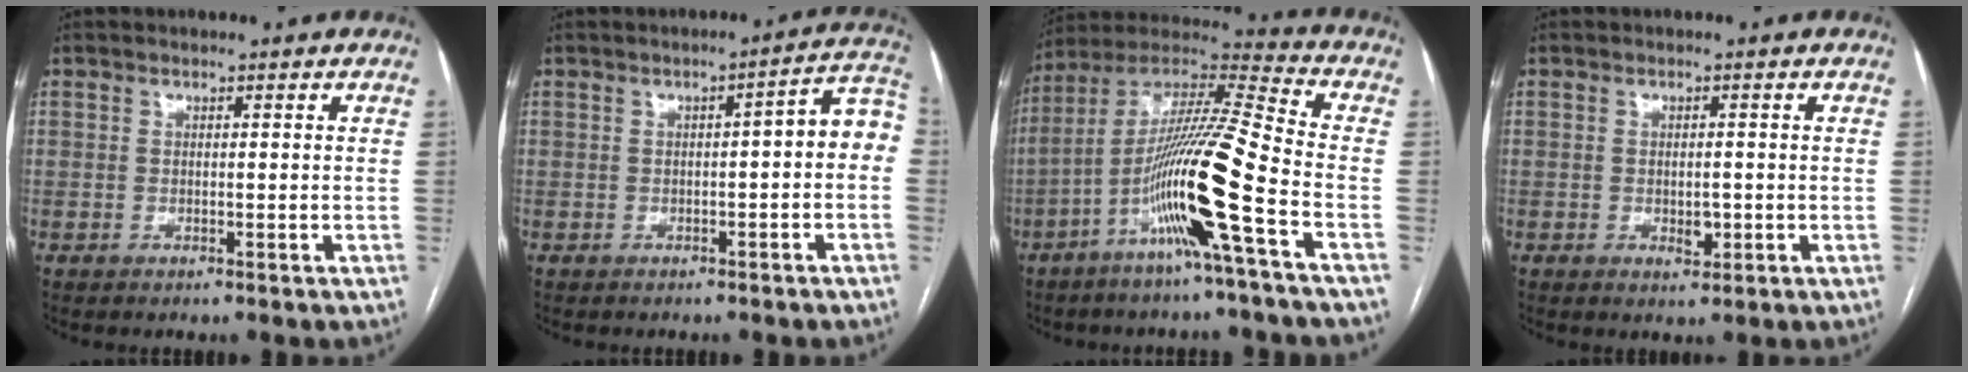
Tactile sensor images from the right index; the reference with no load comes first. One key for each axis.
{"total": 6.1, "fx": -0.5, "fy": 1.4, "fz": 5.9, "tx": -0.067, "ty": 0.034, "tz": -0.010}
{"total": 17.3, "fx": -6.4, "fy": -1.2, "fz": 16.0, "tx": -0.303, "ty": -0.004, "tz": -0.127}
{"total": 2.2, "fx": -0.5, "fy": 1.1, "fz": 1.8, "tx": -0.027, "ty": -0.001, "tz": -0.001}